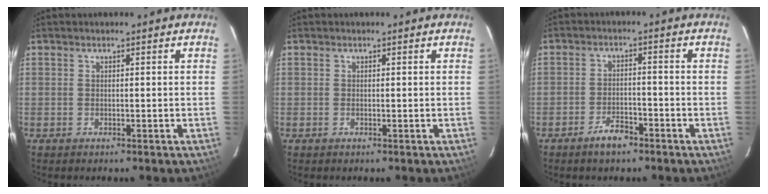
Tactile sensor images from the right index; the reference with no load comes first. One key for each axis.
{"total": 0.0}
{"total": 4.0, "fx": -2.9, "fy": 1.4, "fz": 2.3, "tx": -0.043, "ty": 0.003, "tz": -0.050}